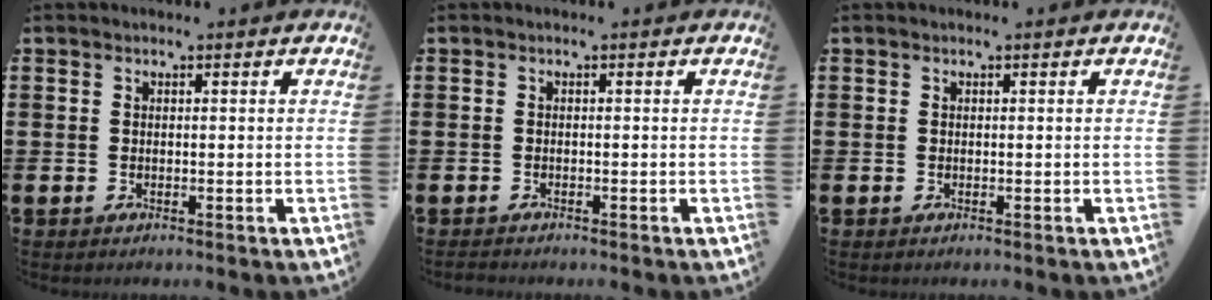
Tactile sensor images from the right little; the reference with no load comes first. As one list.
[{"total": 0.0}, {"total": 0.0}]